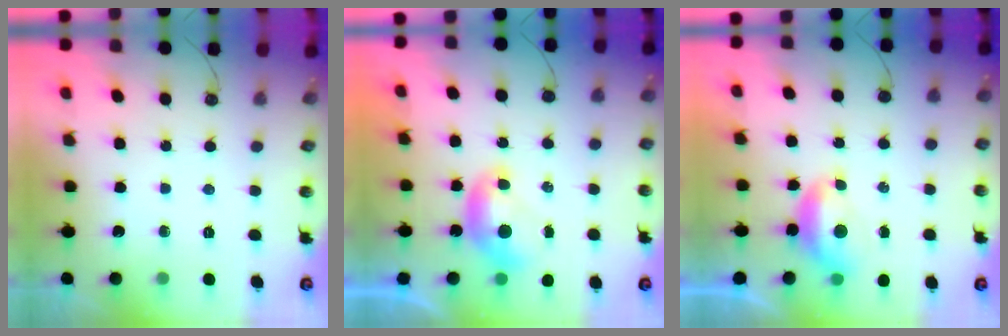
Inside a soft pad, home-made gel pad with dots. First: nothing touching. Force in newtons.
{"total": 0.0}
{"total": 0.6, "press": 0.0, "slide": 0.6}